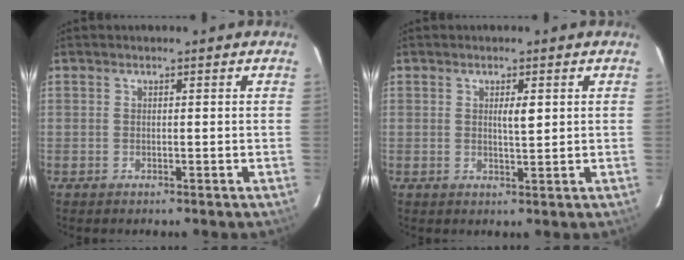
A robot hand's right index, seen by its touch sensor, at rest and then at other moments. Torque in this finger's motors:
{"motor_torque": [0.39, 0.20, 0.06, 0.03]}